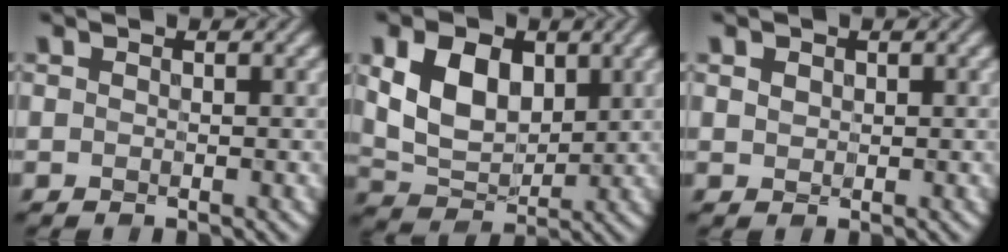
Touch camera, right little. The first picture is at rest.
{"total": 5.8, "force": [1.0, 3.9, 4.1], "torque": [-0.085, -0.008, 0.028]}
{"total": 0.7, "force": [0.2, 0.6, 0.2], "torque": [-0.014, 0.000, 0.014]}